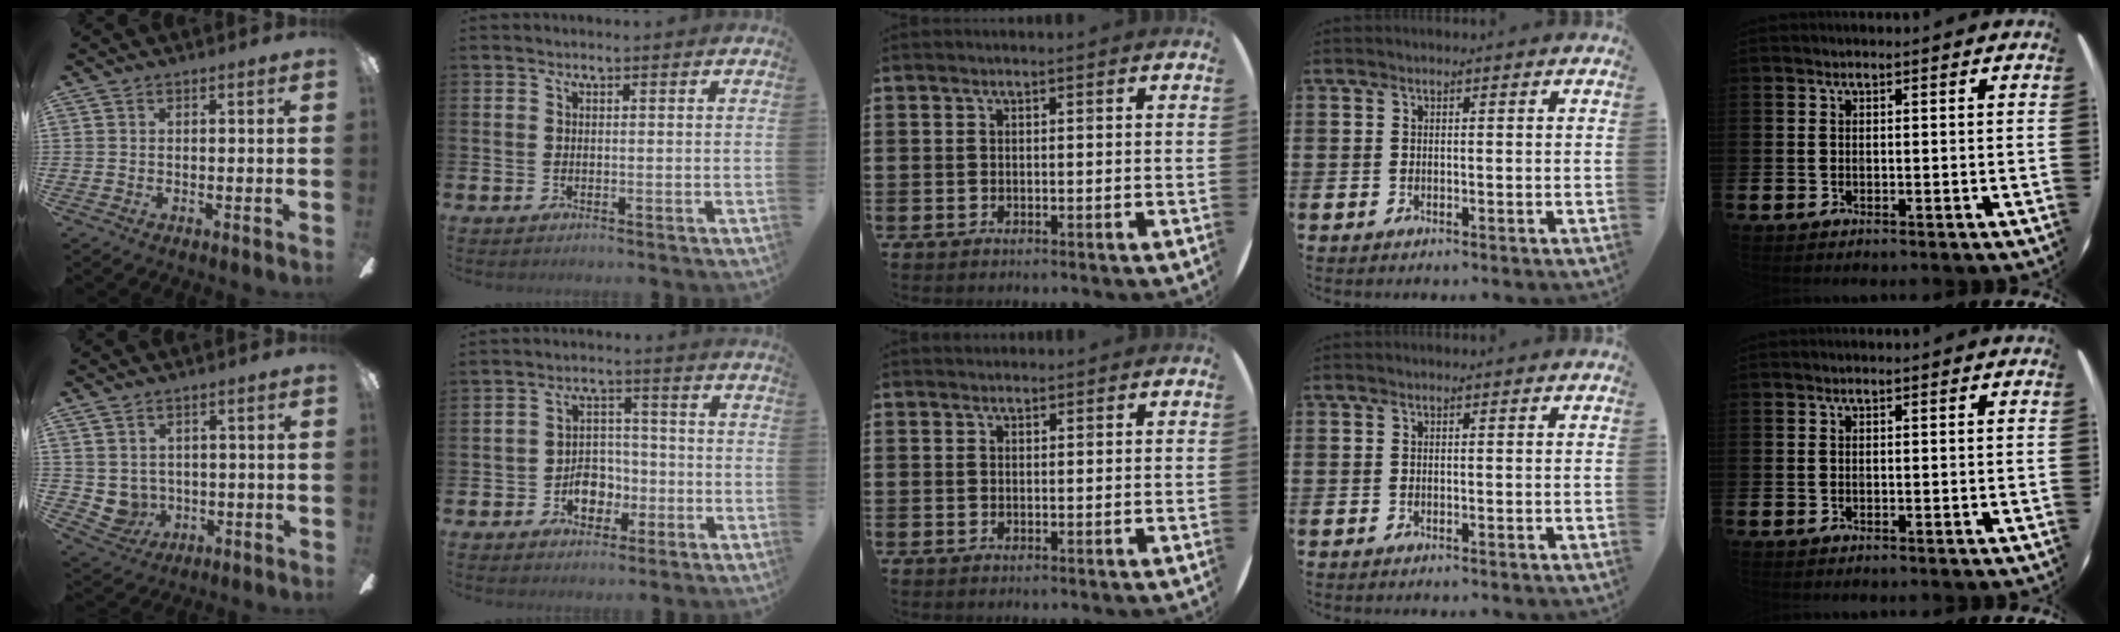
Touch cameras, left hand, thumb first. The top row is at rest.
{"thumb": {"total": 4.7, "force": [1.6, 4.3, 1.3], "torque": [-0.052, -0.007, 0.033]}, "index": {"total": 4.9, "force": [-2.0, 3.7, 2.5], "torque": [-0.040, 0.005, -0.043]}, "middle": {"total": 0.7, "force": [0.6, 0.2, -0.2], "torque": [0.004, 0.005, 0.011]}}